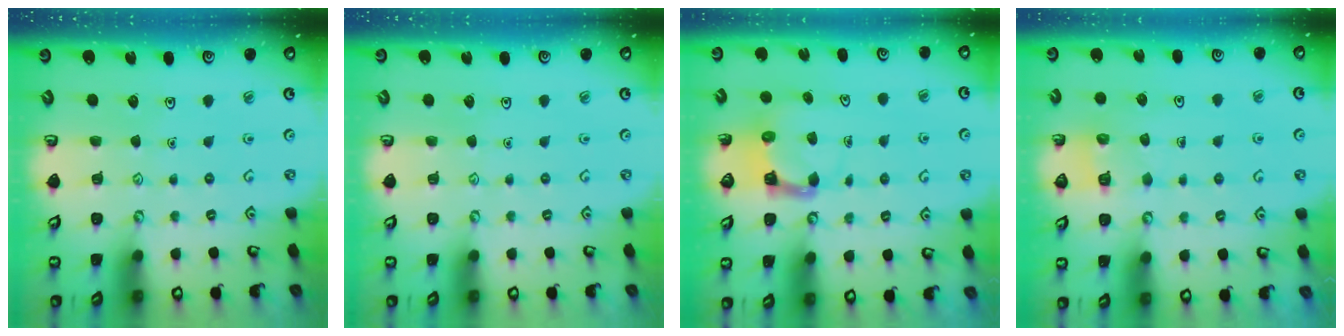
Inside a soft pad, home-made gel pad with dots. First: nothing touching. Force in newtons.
{"total": 0.0}
{"total": 4.4, "press": 4.4, "slide": 0.3}
{"total": 3.3, "press": 3.3, "slide": 0.2}